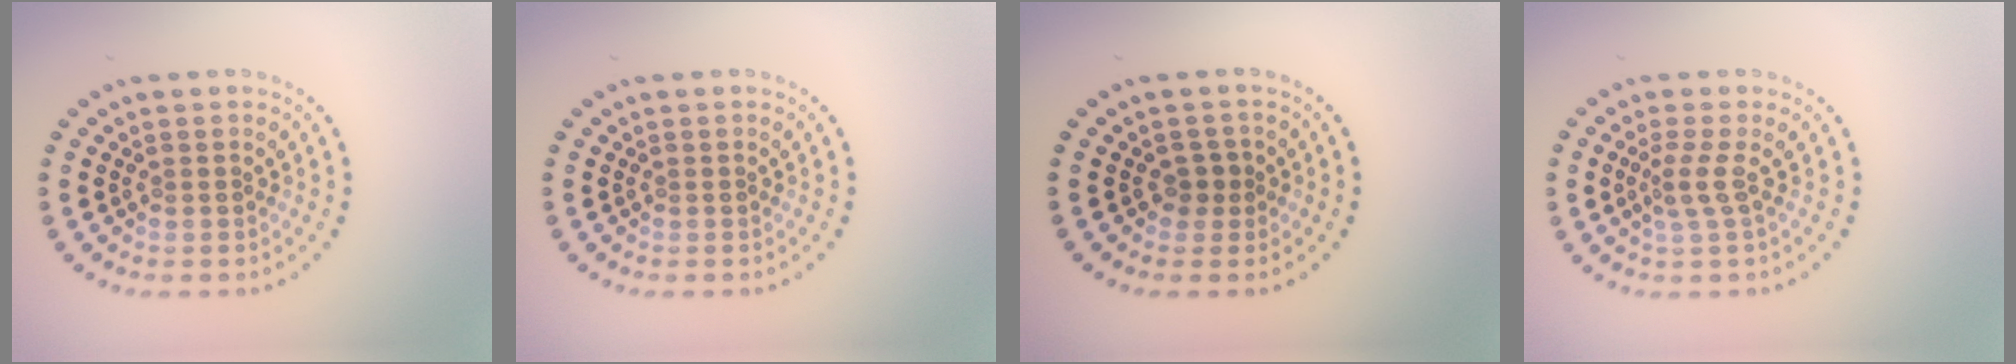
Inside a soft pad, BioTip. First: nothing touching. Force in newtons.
{"total": 0.0}
{"total": 1.3, "press": 1.1, "slide": 0.7}
{"total": 2.0, "press": 1.3, "slide": 1.5}